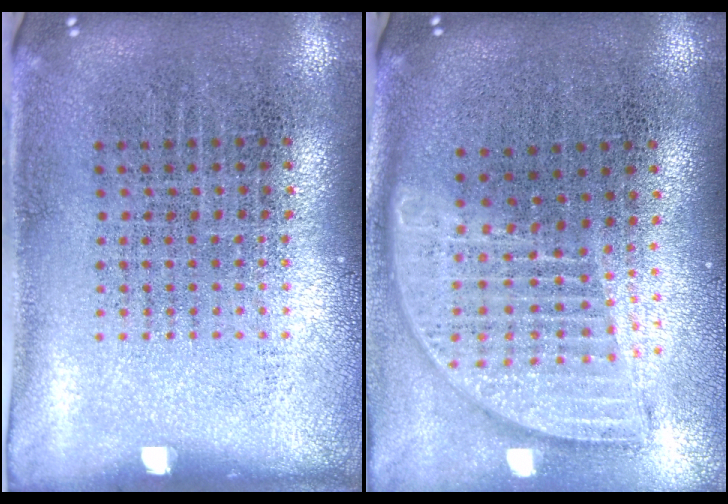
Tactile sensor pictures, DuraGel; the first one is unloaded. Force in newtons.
{"total": 1.8, "press": 1.5, "slide": 1.0}